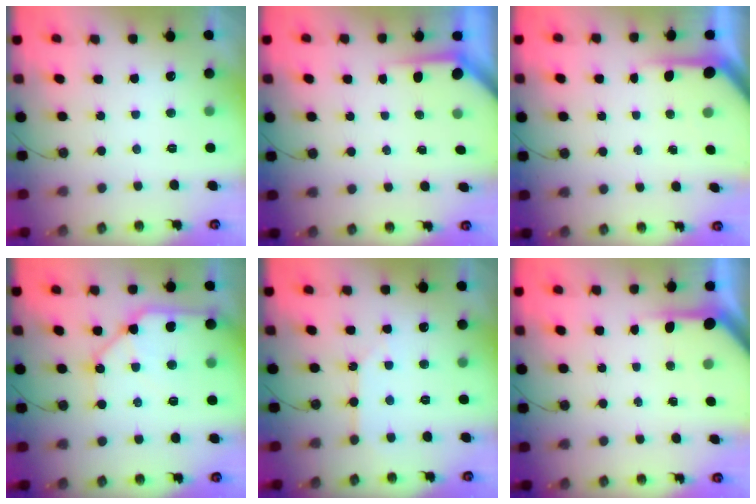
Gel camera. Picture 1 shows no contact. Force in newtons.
{"total": 3.7, "press": 3.7, "slide": 0.4}
{"total": 5.2, "press": 5.2, "slide": 0.5}
{"total": 12.3, "press": 12.2, "slide": 1.6}
{"total": 2.8, "press": 2.8, "slide": 0.5}
{"total": 5.1, "press": 5.1, "slide": 0.1}